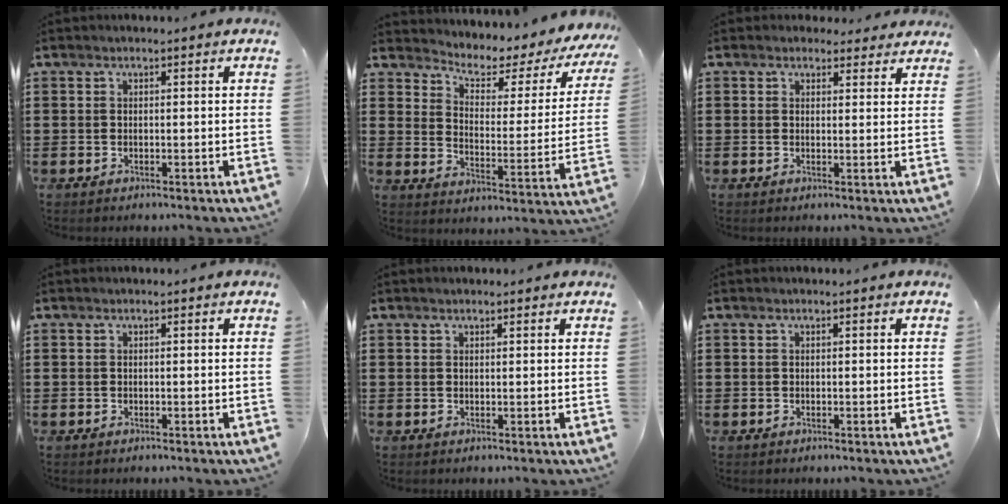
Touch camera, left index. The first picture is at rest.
{"total": 3.8, "force": [3.0, 1.5, 1.8], "torque": [-0.043, -0.032, 0.037]}
{"total": 2.2, "force": [1.9, 1.1, 0.3], "torque": [-0.004, 0.002, 0.034]}
{"total": 0.0}
{"total": 0.7, "force": [0.6, 0.3, 0.2], "torque": [-0.005, 0.002, 0.012]}
{"total": 0.0}